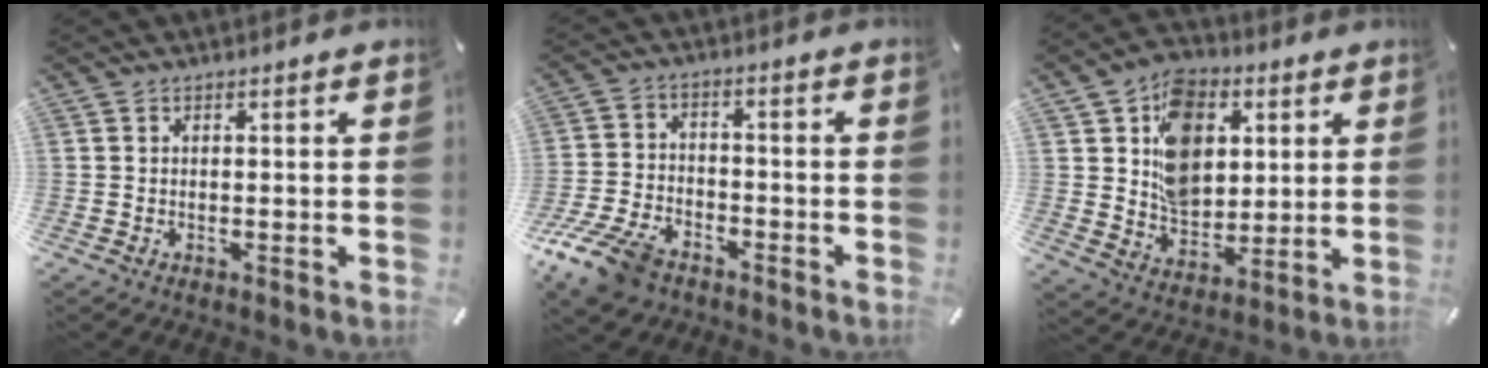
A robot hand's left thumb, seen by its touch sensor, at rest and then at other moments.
{"total": 10.5, "force": [-7.3, 5.7, 5.0], "torque": [-0.101, 0.038, -0.136]}
{"total": 14.3, "force": [3.6, 11.7, 7.4], "torque": [-0.126, -0.001, 0.074]}